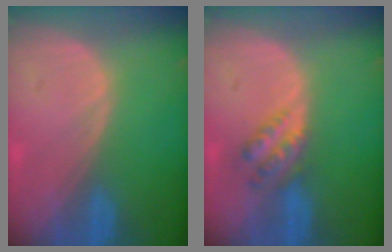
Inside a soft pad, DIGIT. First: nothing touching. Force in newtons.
{"total": 4.5, "press": 4.0, "slide": 2.0}